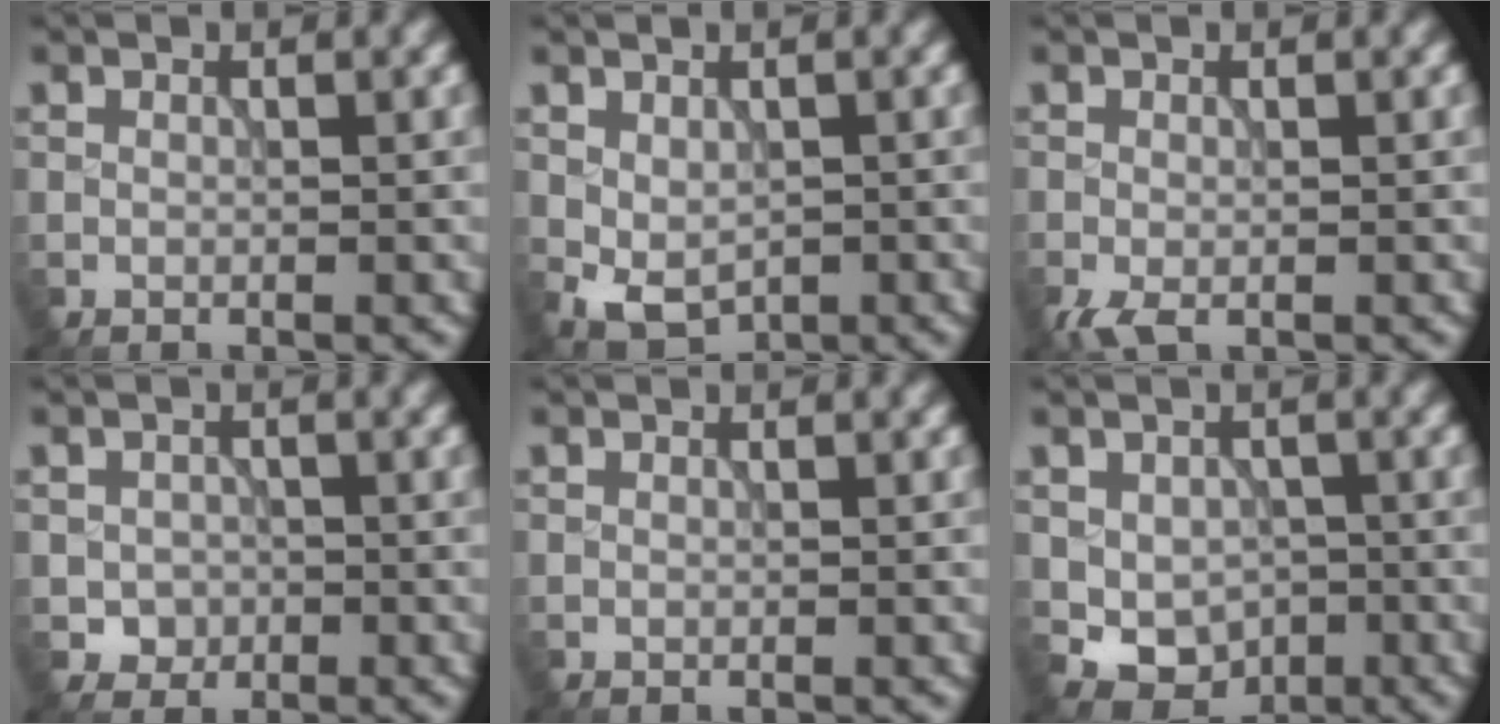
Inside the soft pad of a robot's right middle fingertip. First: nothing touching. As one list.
[{"total": 3.7, "force": [-0.5, 2.5, 2.7], "torque": [-0.047, -0.013, -0.003]}, {"total": 1.9, "force": [-1.0, 1.0, 1.2], "torque": [-0.033, -0.010, -0.021]}, {"total": 1.7, "force": [-0.4, 1.6, 0.4], "torque": [0.000, -0.004, -0.009]}, {"total": 0.0}, {"total": 4.9, "force": [-1.1, 3.9, 2.7], "torque": [-0.042, -0.013, -0.008]}]